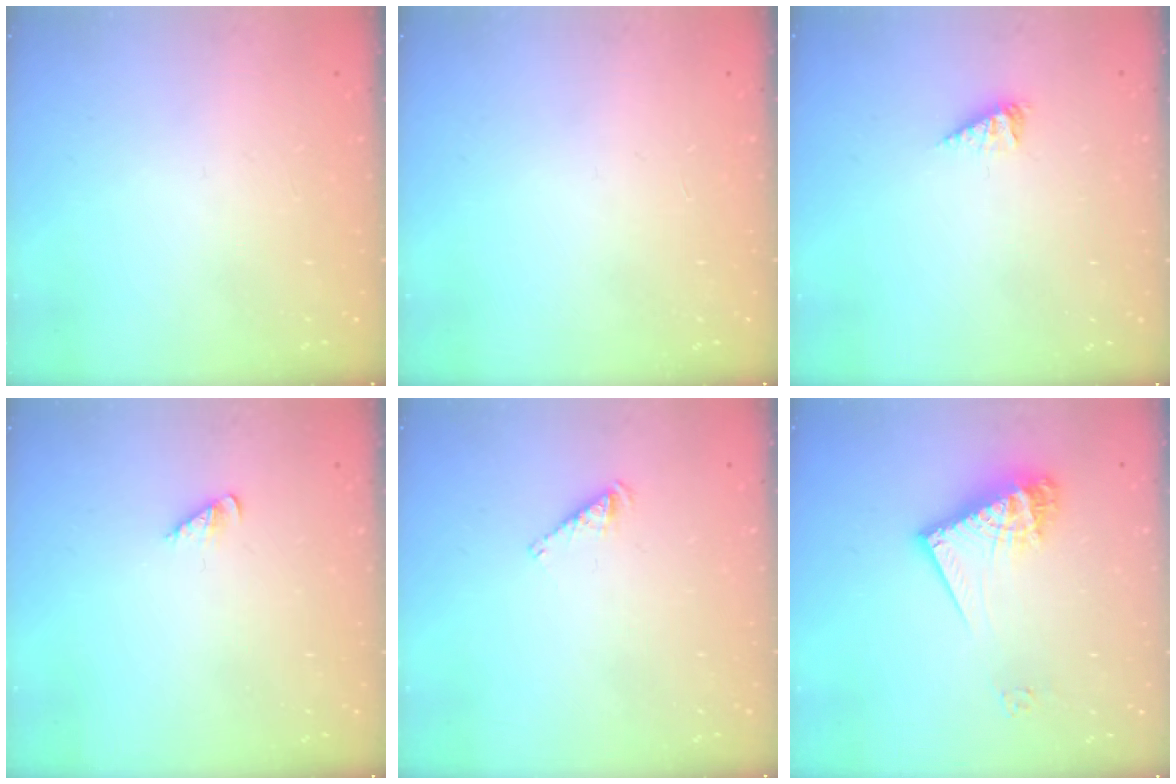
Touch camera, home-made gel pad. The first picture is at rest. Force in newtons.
{"total": 0.0}
{"total": 3.4, "press": 3.4, "slide": 0.4}
{"total": 1.5, "press": 1.5, "slide": 0.3}
{"total": 2.8, "press": 2.8, "slide": 0.5}
{"total": 15.2, "press": 15.1, "slide": 1.3}